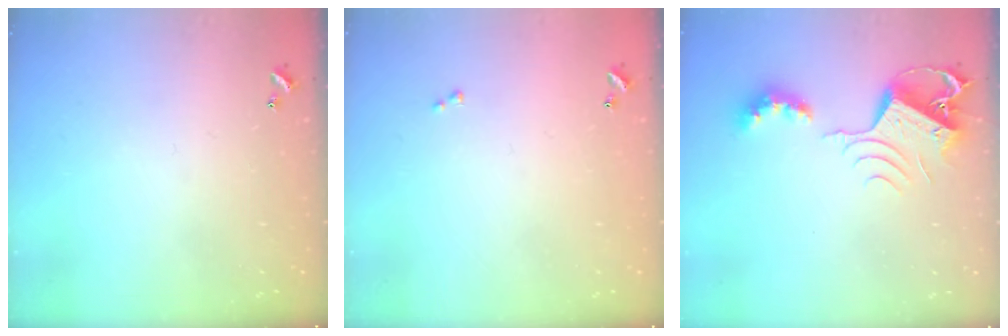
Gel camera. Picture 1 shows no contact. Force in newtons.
{"total": 0.5, "press": 0.3, "slide": 0.4}
{"total": 10.3, "press": 10.3, "slide": 0.8}